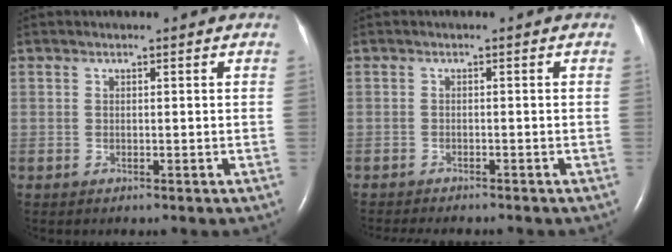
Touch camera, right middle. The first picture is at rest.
{"total": 7.0, "force": [-6.2, 1.3, 2.8], "torque": [-0.036, -0.008, -0.088]}